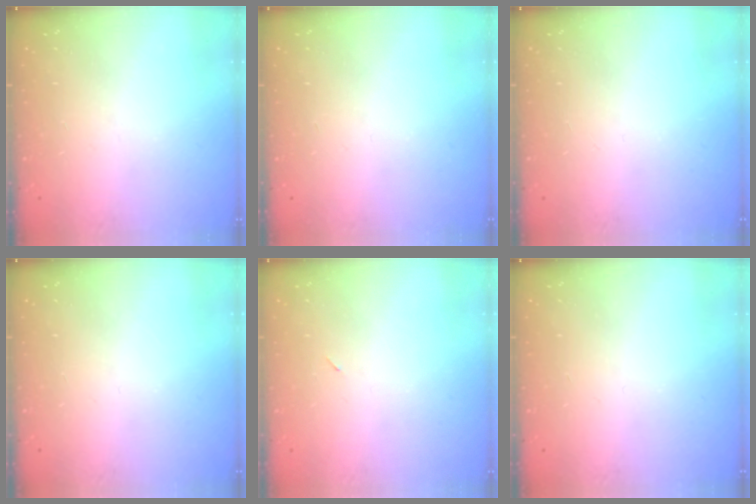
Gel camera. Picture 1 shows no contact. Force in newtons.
{"total": 0.0}
{"total": 0.0}
{"total": 0.0}
{"total": 2.3, "press": 1.9, "slide": 1.2}
{"total": 0.0}